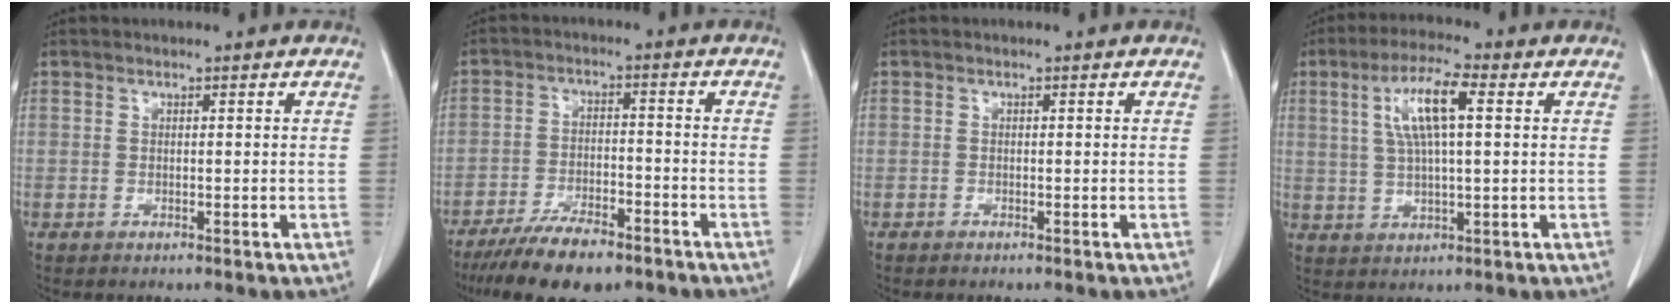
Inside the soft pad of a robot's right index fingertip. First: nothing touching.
{"total": 10.5, "force": [-7.9, 3.1, 6.1], "torque": [-0.102, -0.015, -0.134]}
{"total": 0.0}
{"total": 8.6, "force": [2.4, 1.4, 8.1], "torque": [-0.160, 0.015, 0.047]}